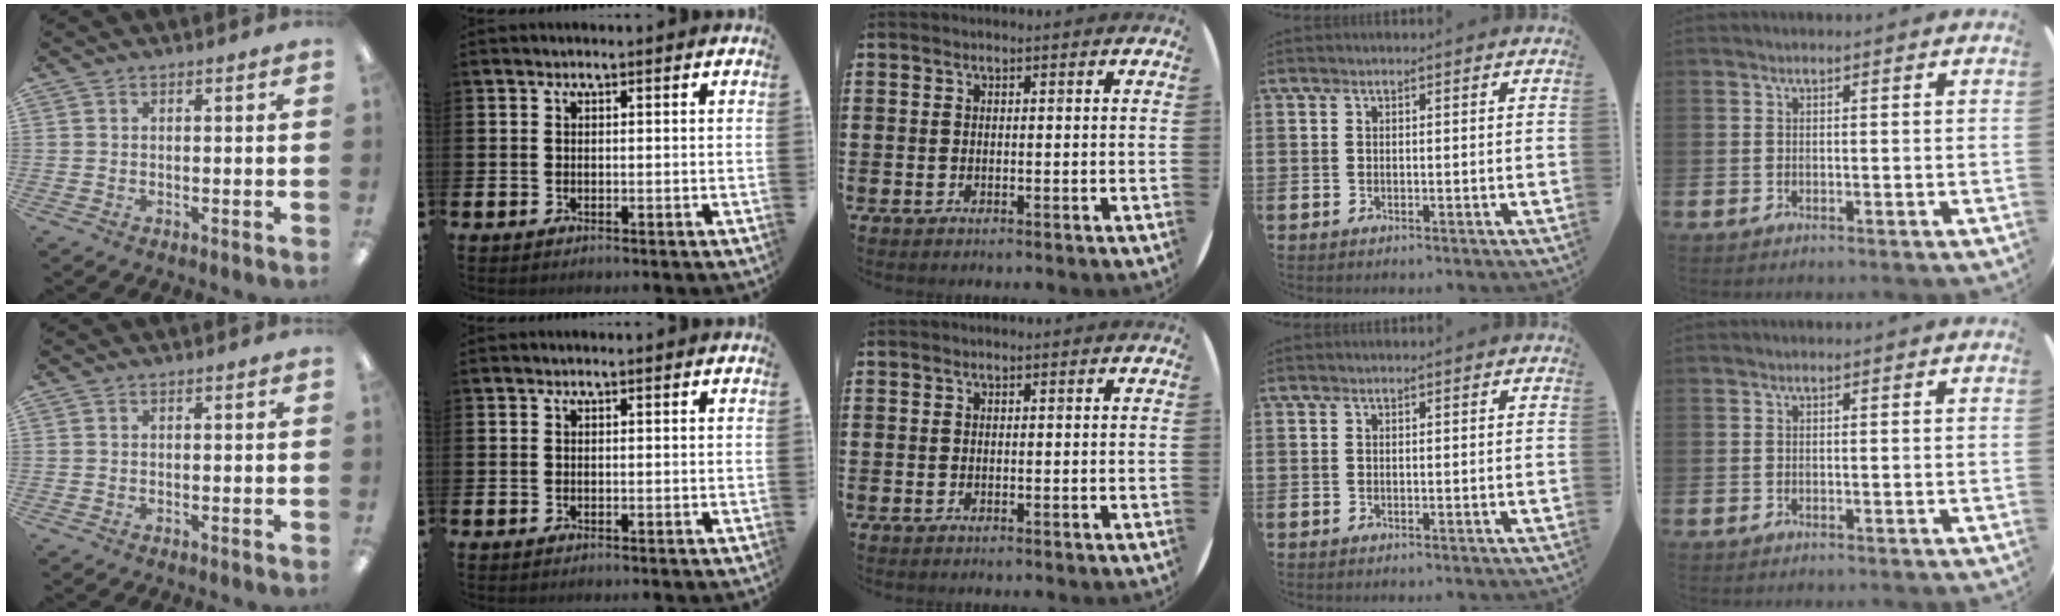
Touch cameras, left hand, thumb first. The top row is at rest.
{}